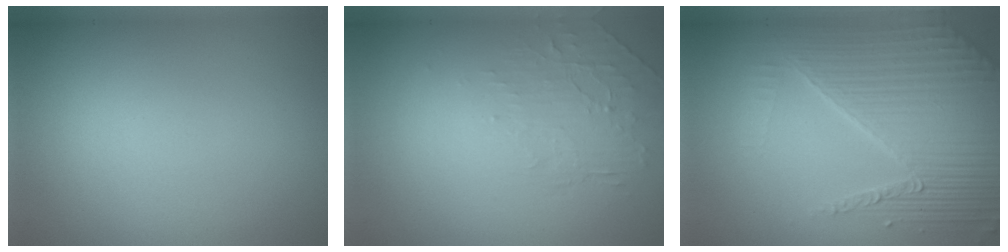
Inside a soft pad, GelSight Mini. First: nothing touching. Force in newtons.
{"total": 1.9, "press": 0.6, "slide": 1.8}
{"total": 7.0, "press": 5.4, "slide": 4.4}